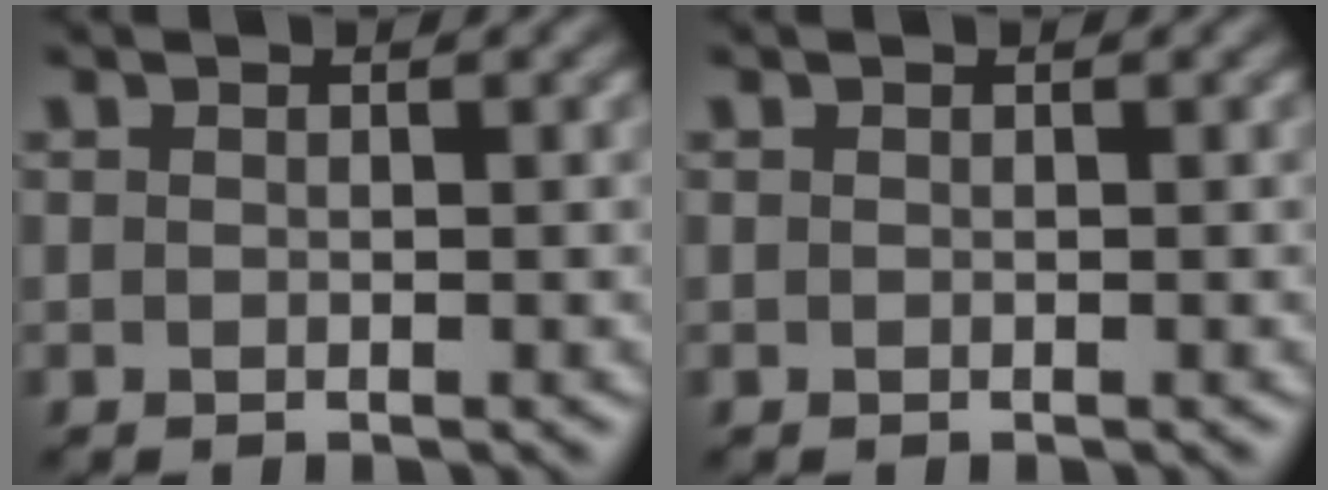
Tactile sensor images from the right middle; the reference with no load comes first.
{"total": 0.0}